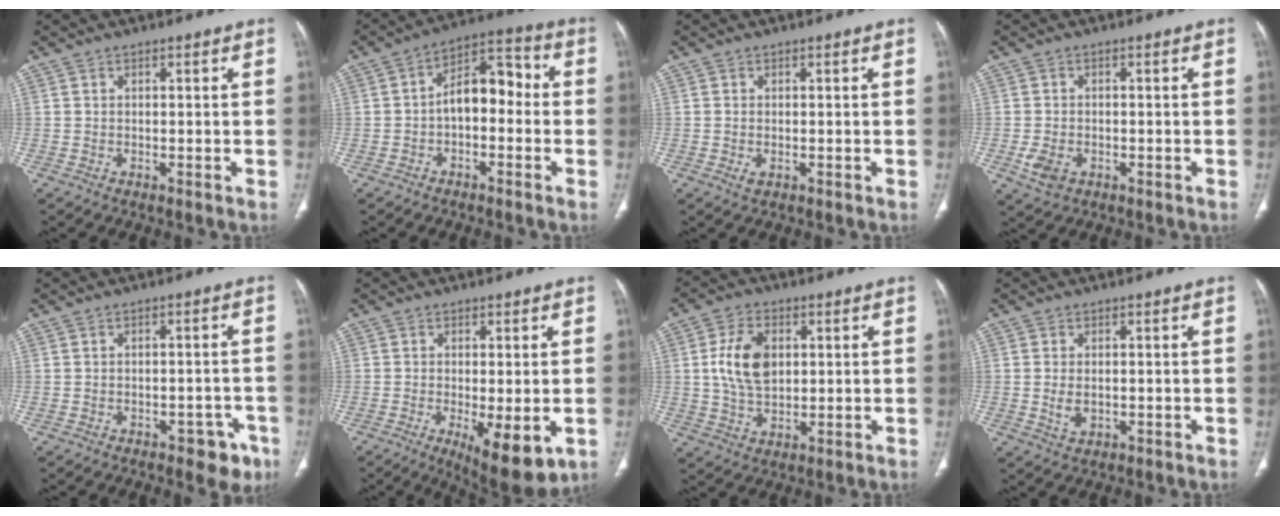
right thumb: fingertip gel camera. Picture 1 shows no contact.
{"total": 9.6, "force": [-1.0, 5.7, 7.6], "torque": [-0.092, 0.043, -0.031]}
{"total": 1.0, "force": [-0.3, 0.6, 0.8], "torque": [-0.021, 0.001, -0.002]}
{"total": 4.2, "force": [-1.4, 2.9, 2.7], "torque": [-0.055, 0.000, -0.020]}
{"total": 5.7, "force": [-3.3, 3.1, 3.5], "torque": [-0.020, 0.019, -0.038]}
{"total": 10.4, "force": [-3.3, 3.6, 9.2], "torque": [-0.132, -0.020, -0.041]}
{"total": 9.9, "force": [1.7, 6.3, 7.4], "torque": [-0.130, -0.004, 0.037]}
{"total": 3.3, "force": [-0.3, 2.2, 2.5], "torque": [-0.048, -0.006, 0.001]}